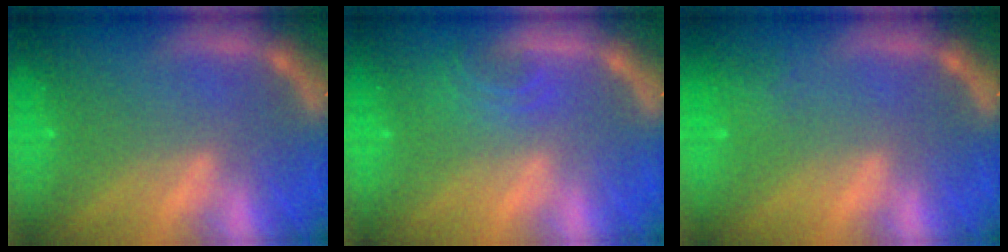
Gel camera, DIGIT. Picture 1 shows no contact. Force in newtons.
{"total": 2.4}
{"total": 1.4}